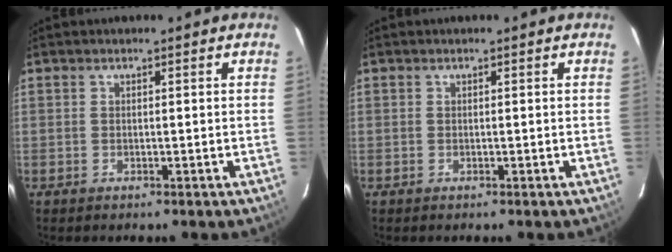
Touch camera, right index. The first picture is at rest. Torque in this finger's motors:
{"motor_torque": [-0.01, 0.00, 0.01, -0.01]}